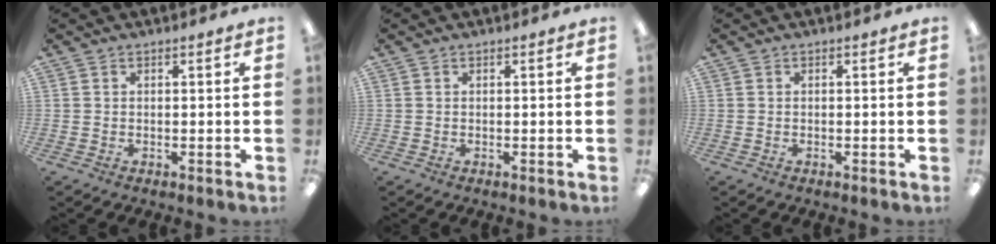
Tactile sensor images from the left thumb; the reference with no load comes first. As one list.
[{"total": 0.0}, {"total": 0.0}]